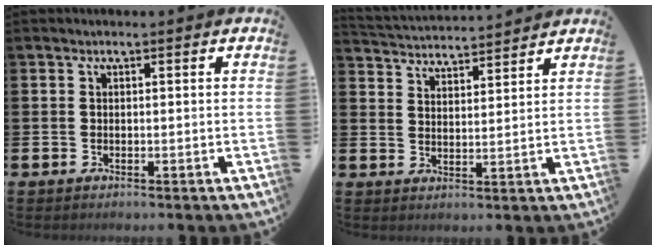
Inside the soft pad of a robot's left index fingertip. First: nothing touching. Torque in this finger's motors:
{"motor_torque": [-0.61, -0.98, -0.05, 0.04]}